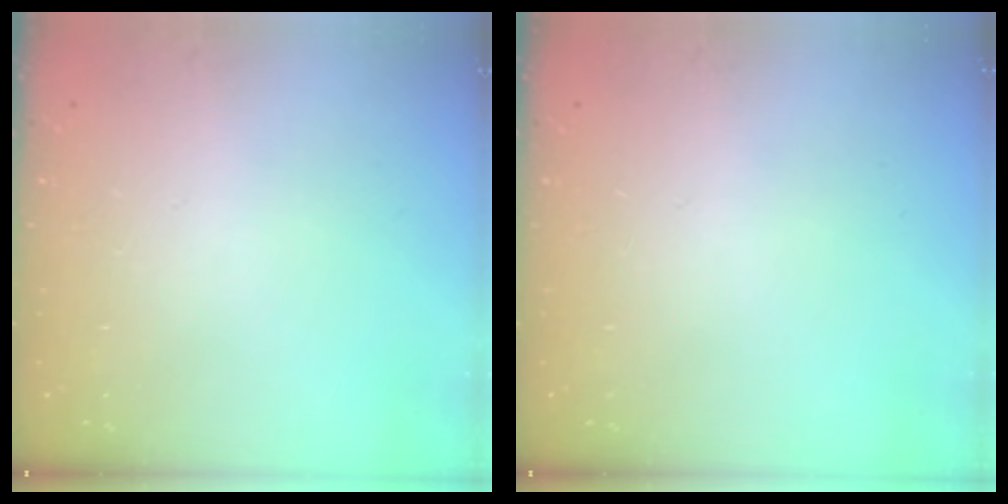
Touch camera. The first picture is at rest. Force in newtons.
{"total": 0.0}